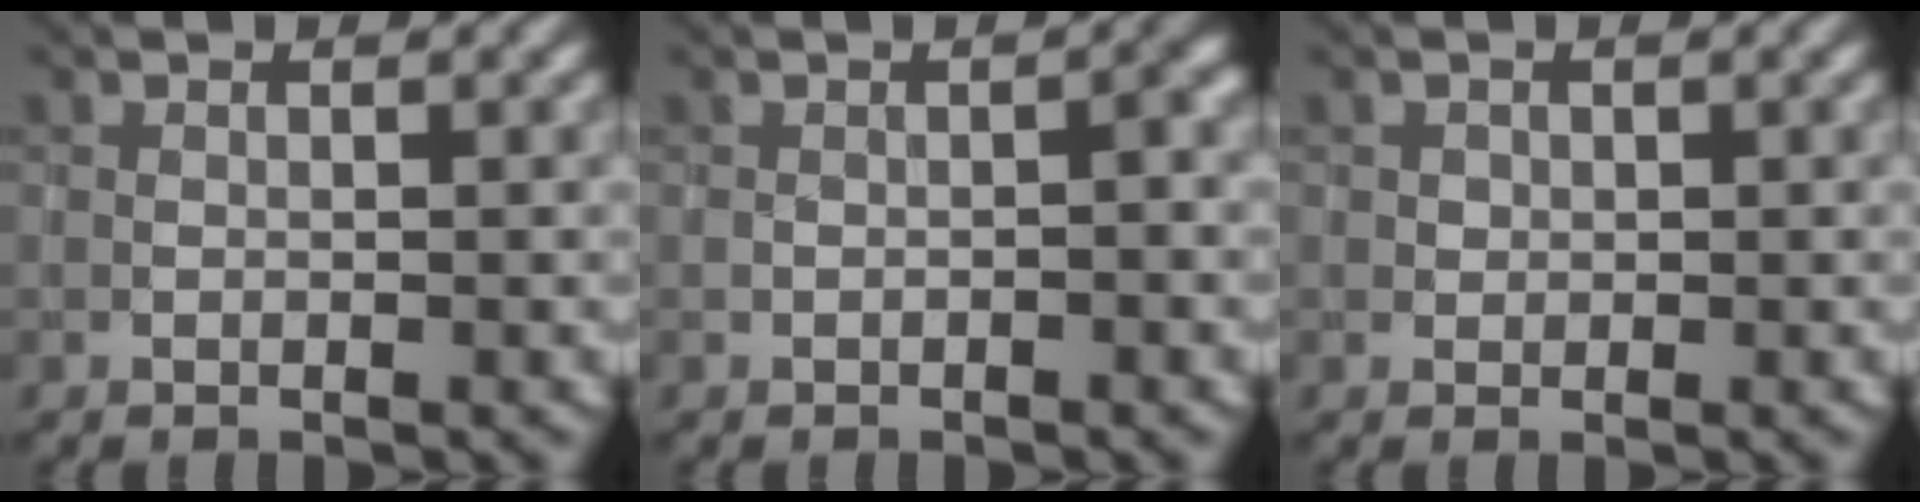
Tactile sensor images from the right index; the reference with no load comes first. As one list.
[{"total": 1.1, "force": [-0.3, 0.5, 1.0], "torque": [-0.020, 0.005, -0.003]}, {"total": 0.6, "force": [0.1, 0.6, 0.1], "torque": [0.002, -0.003, 0.002]}]